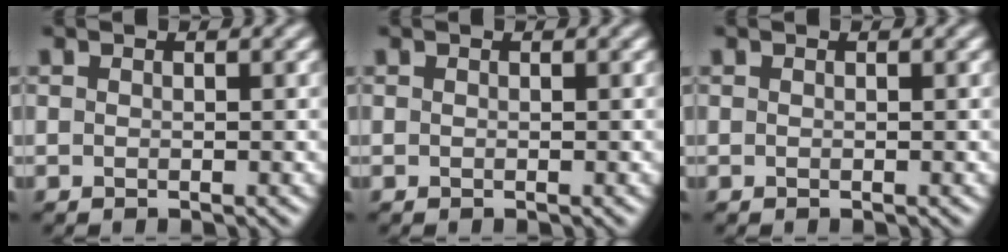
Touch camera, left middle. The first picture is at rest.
{"total": 0.0}
{"total": 0.0}